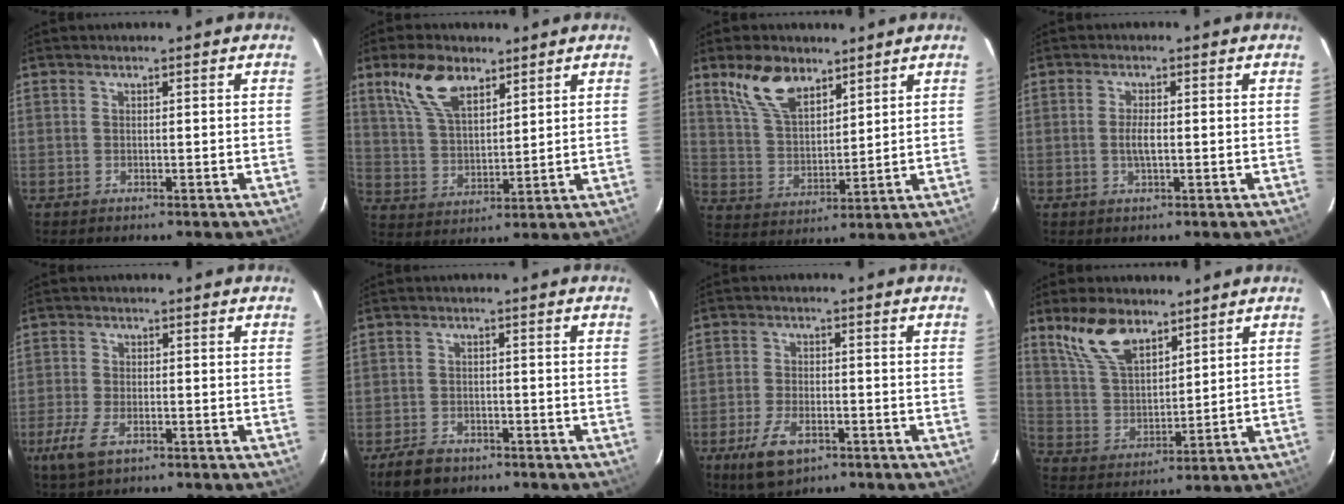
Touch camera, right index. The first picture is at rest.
{"total": 10.7, "force": [6.6, 5.2, 6.6], "torque": [-0.132, 0.020, 0.136]}
{"total": 10.9, "force": [7.2, 5.5, 5.9], "torque": [-0.115, 0.017, 0.150]}
{"total": 2.6, "force": [-0.3, 0.7, 2.5], "torque": [-0.047, -0.004, -0.005]}
{"total": 5.9, "force": [-3.2, 2.7, 4.2], "torque": [-0.111, -0.011, -0.061]}
{"total": 5.7, "force": [-4.1, 3.5, 1.9], "torque": [-0.057, 0.008, -0.065]}
{"total": 8.1, "force": [-4.5, 4.1, 5.4], "torque": [-0.127, -0.012, -0.077]}
{"total": 11.3, "force": [7.7, 5.3, 6.3], "torque": [-0.126, 0.019, 0.161]}